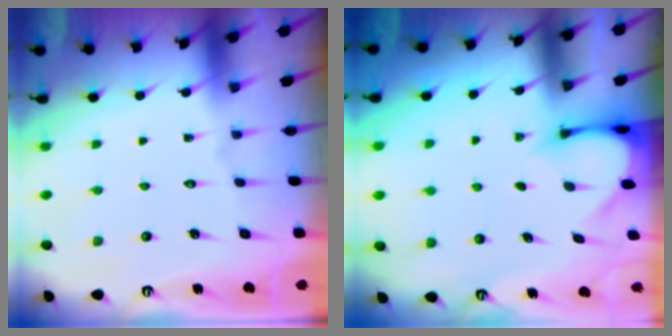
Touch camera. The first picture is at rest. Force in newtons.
{"total": 3.4, "press": 3.4, "slide": 0.3}